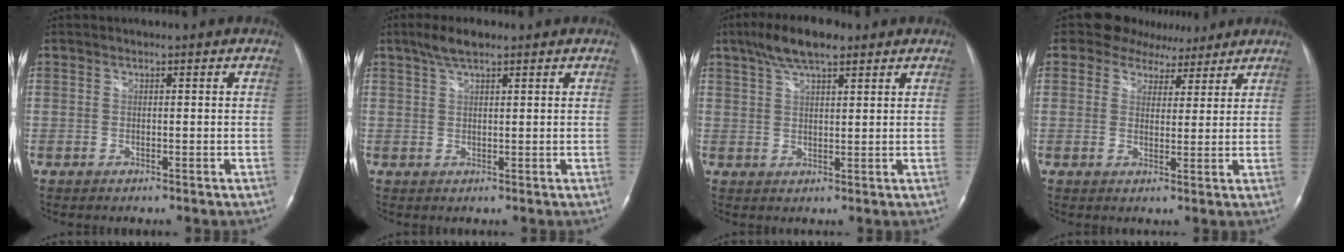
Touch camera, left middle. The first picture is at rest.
{"total": 3.9, "force": [2.7, 0.9, 2.6], "torque": [-0.055, 0.013, 0.051]}
{"total": 7.9, "force": [5.3, 2.2, 5.3], "torque": [-0.104, 0.021, 0.092]}
{"total": 6.7, "force": [5.1, 4.3, 0.6], "torque": [-0.003, 0.011, 0.069]}